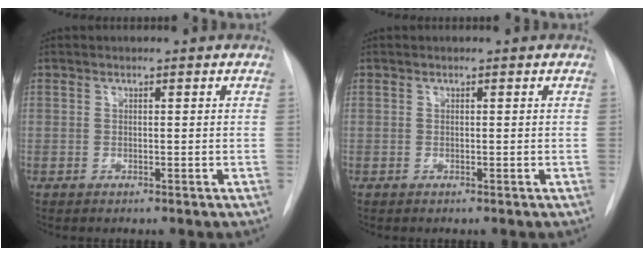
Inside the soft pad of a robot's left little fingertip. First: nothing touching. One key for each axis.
{"total": 0.0}